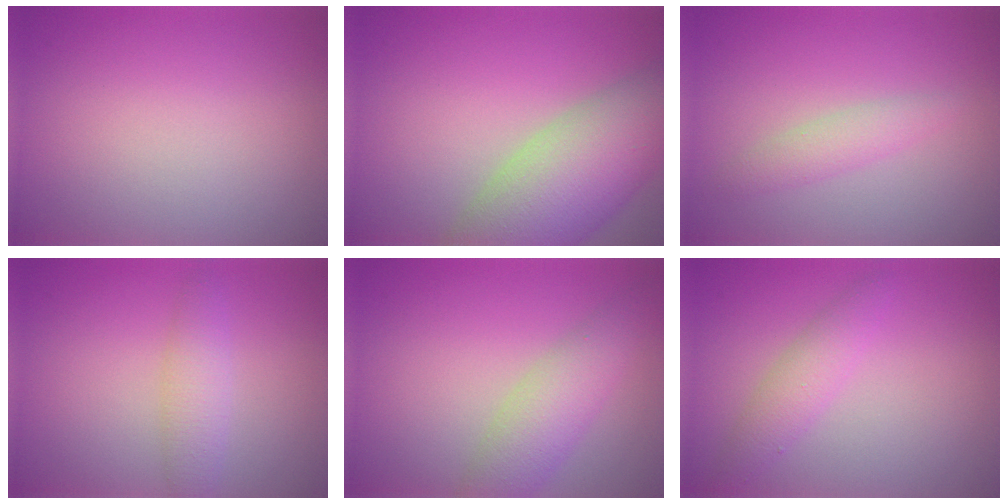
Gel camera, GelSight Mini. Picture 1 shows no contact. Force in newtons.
{"total": 10.0, "press": 9.9, "slide": 0.6}
{"total": 1.8, "press": 1.8, "slide": 0.0}
{"total": 2.4, "press": 2.4, "slide": 0.1}
{"total": 4.1, "press": 4.1, "slide": 0.0}
{"total": 2.4, "press": 2.4, "slide": 0.1}